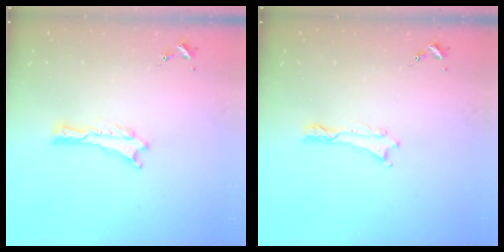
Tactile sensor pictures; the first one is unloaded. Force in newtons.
{"total": 0.0}